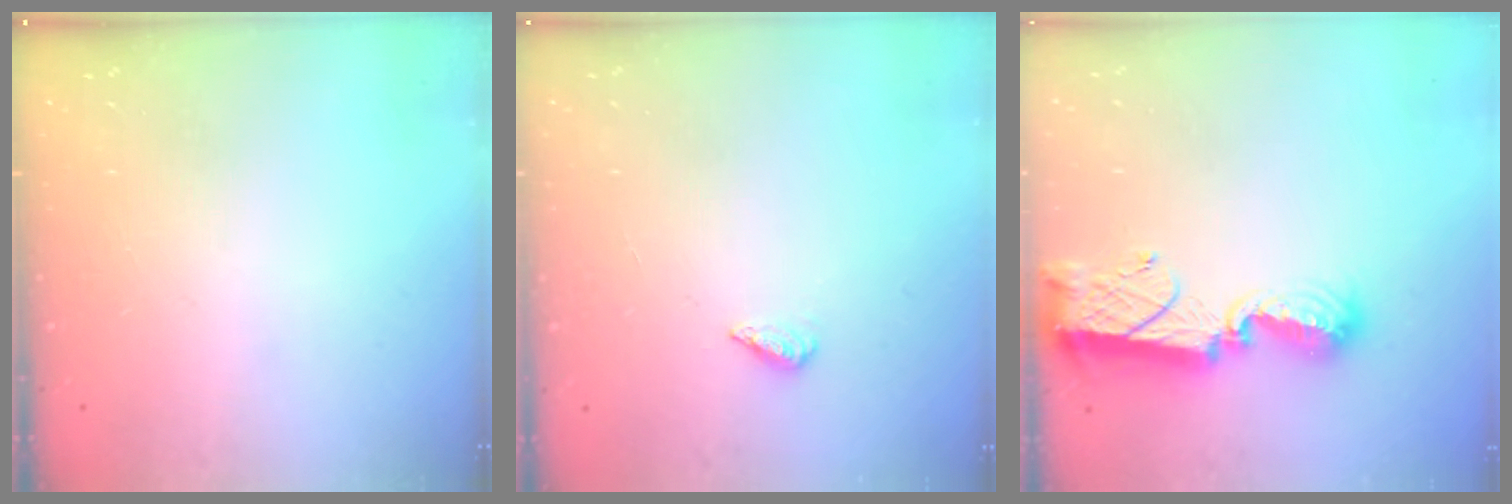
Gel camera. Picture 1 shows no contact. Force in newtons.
{"total": 2.1, "press": 1.9, "slide": 0.8}
{"total": 11.4, "press": 11.4, "slide": 0.8}